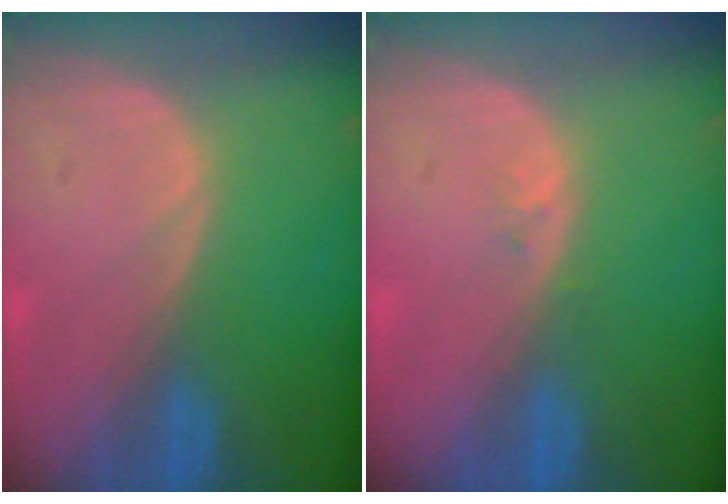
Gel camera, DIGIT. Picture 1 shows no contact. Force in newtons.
{"total": 0.8, "press": 0.6, "slide": 0.5}